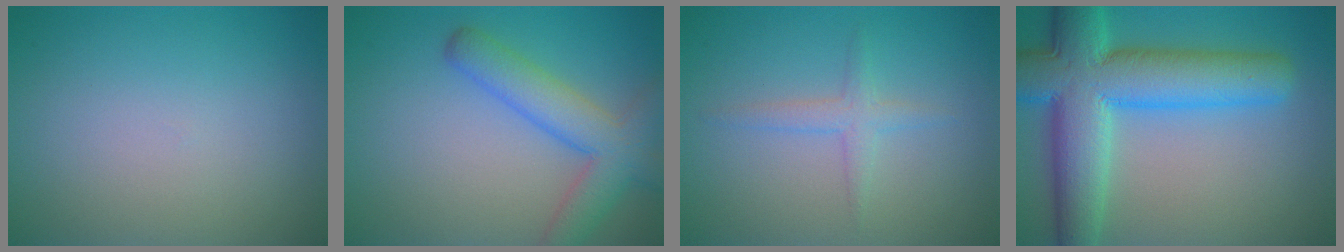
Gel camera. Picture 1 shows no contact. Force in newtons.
{"total": 5.3, "press": 5.3, "slide": 0.2}
{"total": 1.6, "press": 1.6, "slide": 0.1}
{"total": 11.1, "press": 11.1, "slide": 0.4}